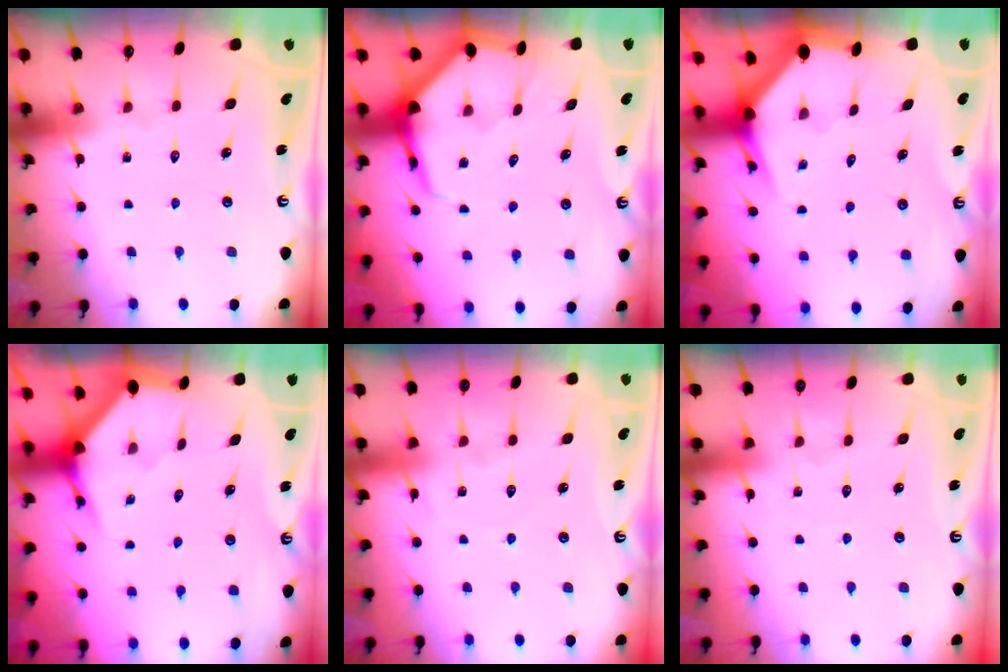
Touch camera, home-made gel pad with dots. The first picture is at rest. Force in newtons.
{"total": 8.6, "press": 8.5, "slide": 0.9}
{"total": 3.4, "press": 3.4, "slide": 0.4}
{"total": 3.6, "press": 3.6, "slide": 0.1}
{"total": 5.4, "press": 5.4, "slide": 0.5}
{"total": 3.9, "press": 3.9, "slide": 0.4}